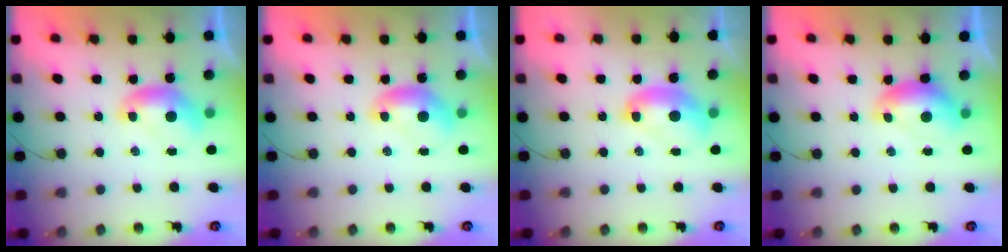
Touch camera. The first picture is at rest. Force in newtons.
{"total": 0.0}
{"total": 3.4, "press": 3.4, "slide": 0.2}
{"total": 0.6, "press": 0.6, "slide": 0.2}